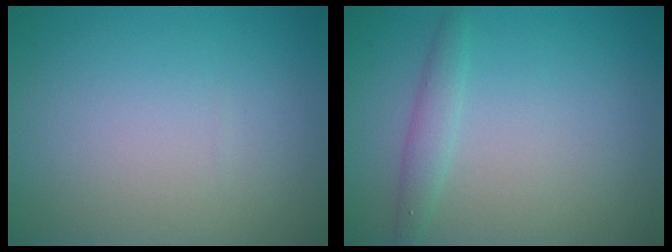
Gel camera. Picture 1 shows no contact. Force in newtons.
{"total": 1.6, "press": 1.6, "slide": 0.0}